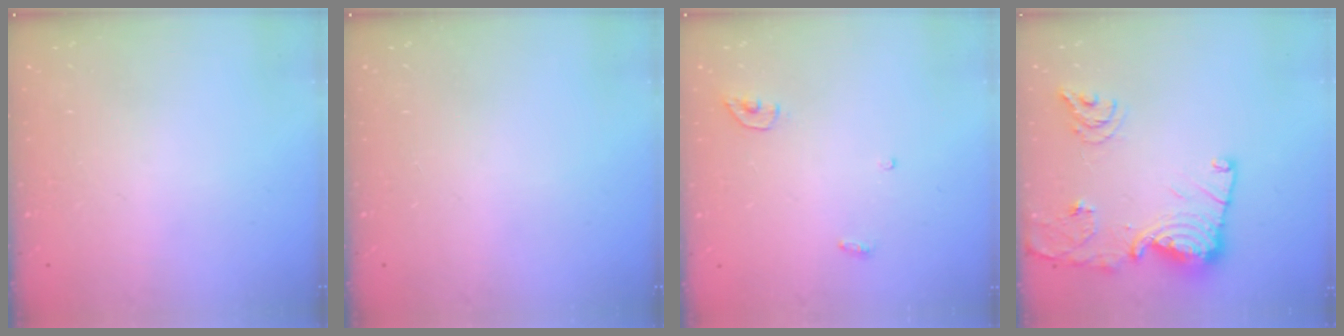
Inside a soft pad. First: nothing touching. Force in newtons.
{"total": 0.0}
{"total": 3.5, "press": 3.5, "slide": 0.3}
{"total": 16.5, "press": 16.5, "slide": 1.7}